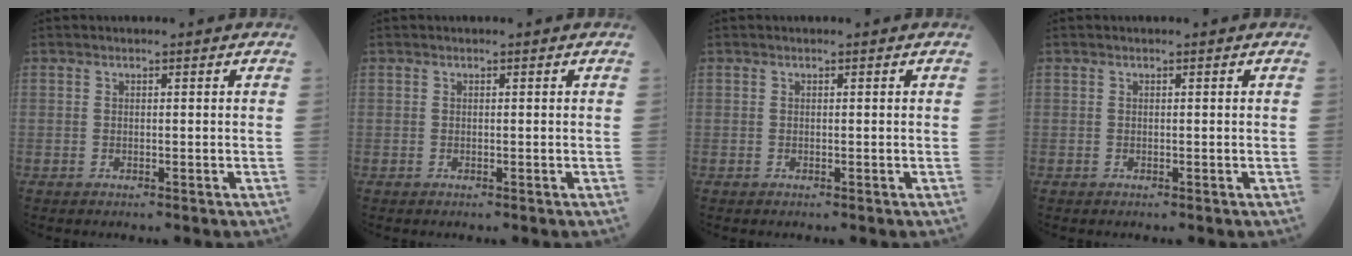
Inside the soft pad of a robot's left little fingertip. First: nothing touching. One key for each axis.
{"total": 0.0}
{"total": 0.0}
{"total": 0.0}